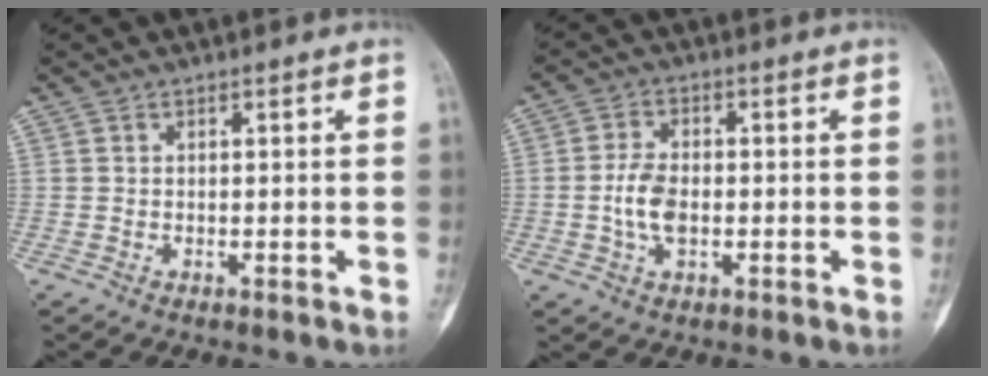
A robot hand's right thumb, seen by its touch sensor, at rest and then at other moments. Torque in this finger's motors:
{"motor_torque": [1.27, 0.40, 0.06, -0.62, 0.05]}